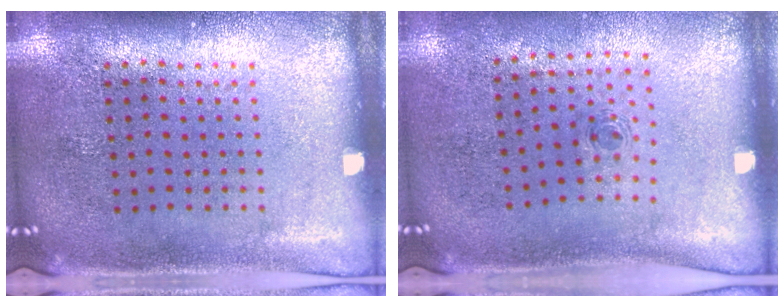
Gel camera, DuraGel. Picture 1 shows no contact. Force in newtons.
{"total": 0.6, "press": 0.2, "slide": 0.6}